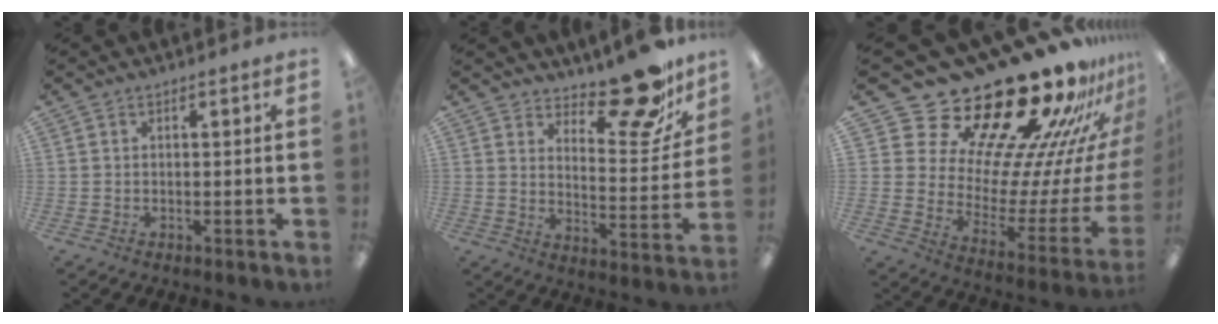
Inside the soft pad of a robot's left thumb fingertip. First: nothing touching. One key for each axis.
{"total": 16.5, "fx": 13.5, "fy": 5.6, "fz": 7.6, "tx": -0.083, "ty": -0.111, "tz": 0.226}
{"total": 29.2, "fx": 23.5, "fy": 10.9, "fz": 13.5, "tx": -0.171, "ty": -0.214, "tz": 0.435}